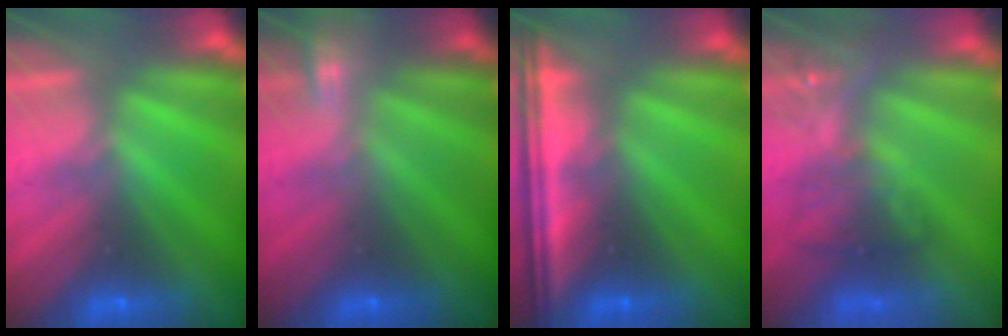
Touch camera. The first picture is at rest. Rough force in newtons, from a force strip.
{"total": 2.1}
{"total": 6.9}
{"total": 3.9}